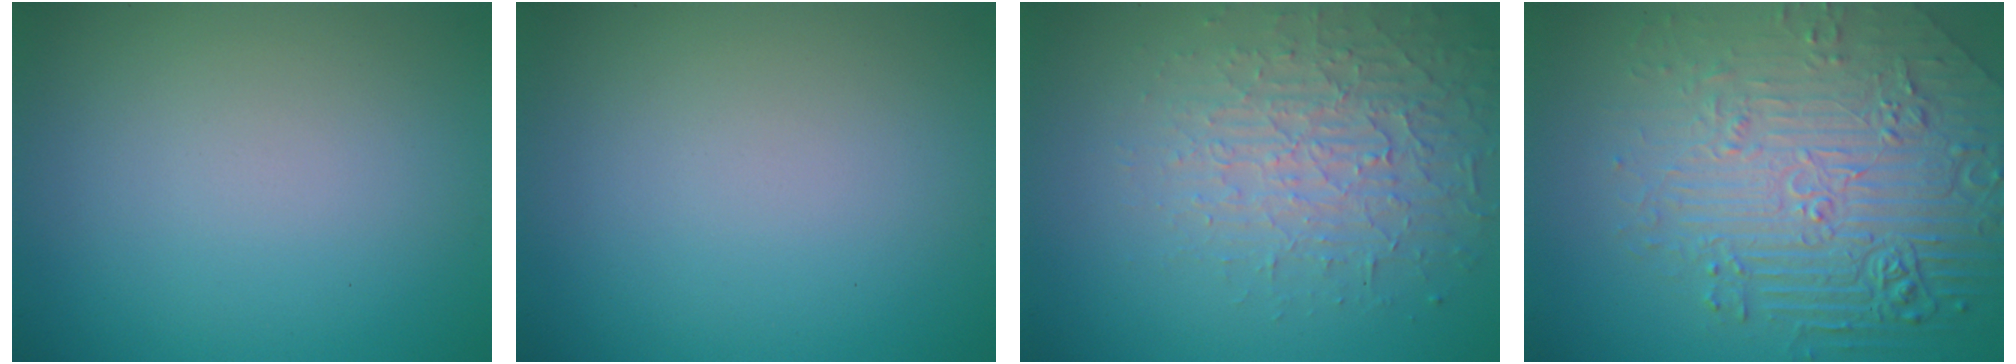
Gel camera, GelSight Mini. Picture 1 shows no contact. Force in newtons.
{"total": 0.0}
{"total": 3.8, "press": 3.5, "slide": 1.3}
{"total": 8.8, "press": 6.1, "slide": 6.3}